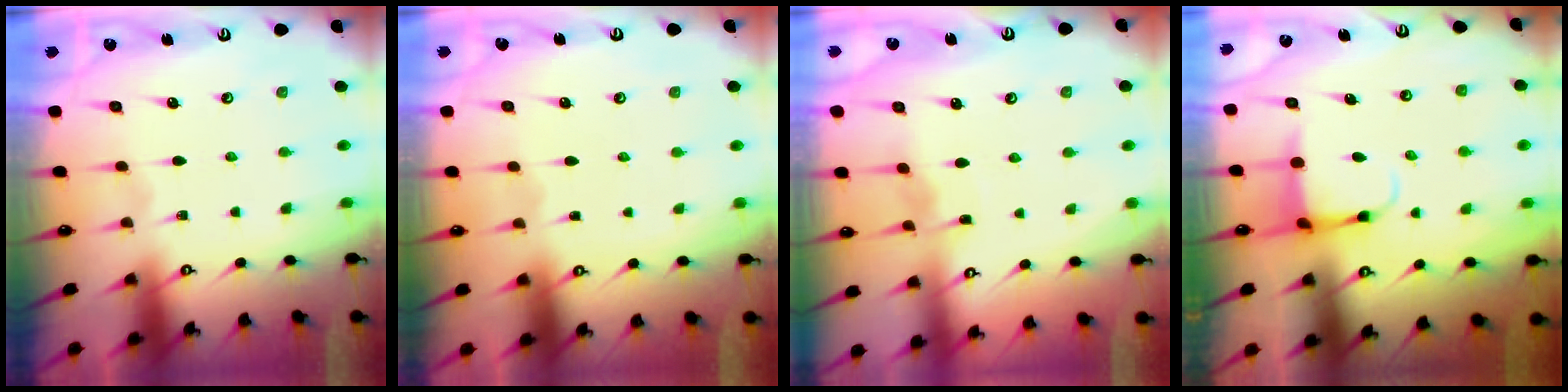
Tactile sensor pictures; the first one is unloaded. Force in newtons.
{"total": 1.2, "press": 1.2, "slide": 0.1}
{"total": 4.7, "press": 4.7, "slide": 0.5}
{"total": 4.5, "press": 4.4, "slide": 0.9}